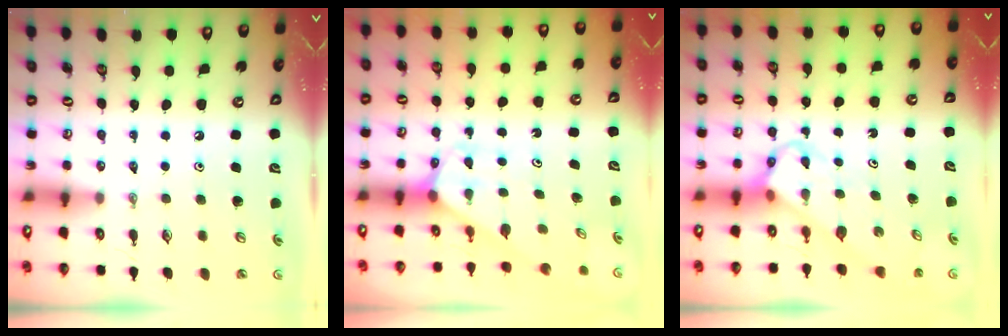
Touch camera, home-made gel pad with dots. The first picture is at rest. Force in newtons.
{"total": 2.6, "press": 2.6, "slide": 0.1}
{"total": 3.8, "press": 3.8, "slide": 0.1}